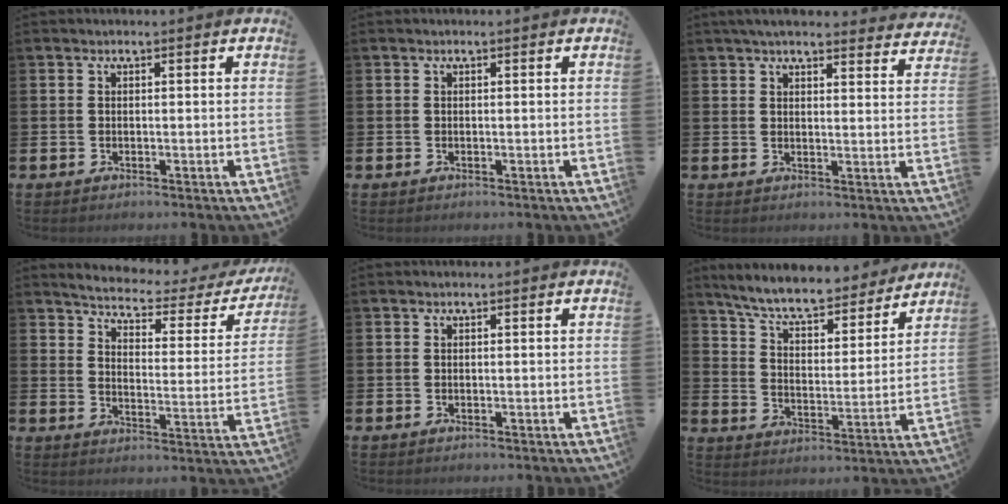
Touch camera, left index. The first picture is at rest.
{"total": 0.0}
{"total": 4.5, "force": [4.3, 0.7, 1.2], "torque": [-0.030, -0.014, 0.078]}
{"total": 4.0, "force": [3.7, 0.9, 1.3], "torque": [-0.040, -0.033, 0.051]}
{"total": 0.0}
{"total": 8.1, "force": [7.5, 1.3, 2.8], "torque": [-0.079, -0.056, 0.127]}